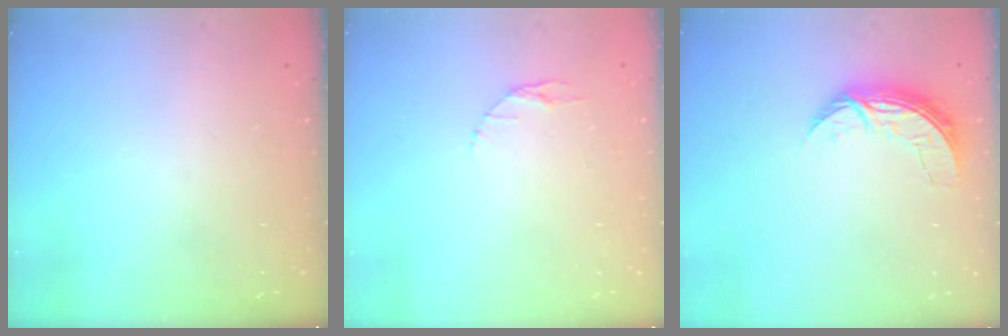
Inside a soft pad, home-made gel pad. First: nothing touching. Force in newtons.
{"total": 2.9, "press": 2.9, "slide": 0.4}
{"total": 7.1, "press": 7.1, "slide": 0.6}